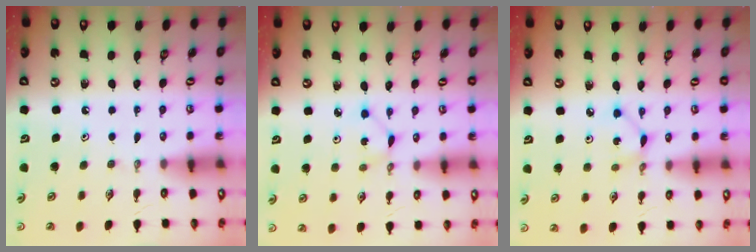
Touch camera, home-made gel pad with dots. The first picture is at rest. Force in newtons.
{"total": 1.3, "press": 1.3, "slide": 0.2}
{"total": 2.1, "press": 2.1, "slide": 0.1}